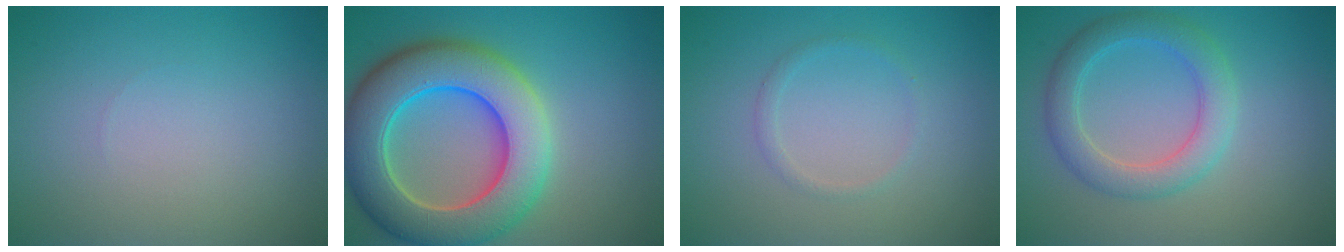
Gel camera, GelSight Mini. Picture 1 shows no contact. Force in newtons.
{"total": 11.2, "press": 11.2, "slide": 0.6}
{"total": 1.0, "press": 1.0, "slide": 0.0}
{"total": 4.0, "press": 4.0, "slide": 0.3}